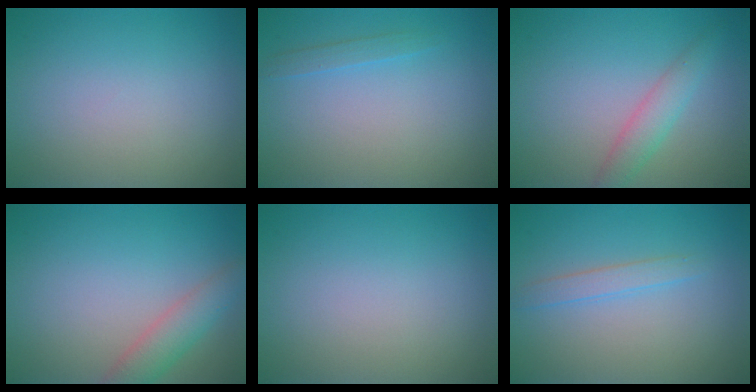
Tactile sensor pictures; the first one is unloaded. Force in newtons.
{"total": 1.0, "press": 1.0, "slide": 0.1}
{"total": 2.3, "press": 2.3, "slide": 0.0}
{"total": 3.0, "press": 3.0, "slide": 0.2}
{"total": 0.0}
{"total": 1.5, "press": 1.5, "slide": 0.0}